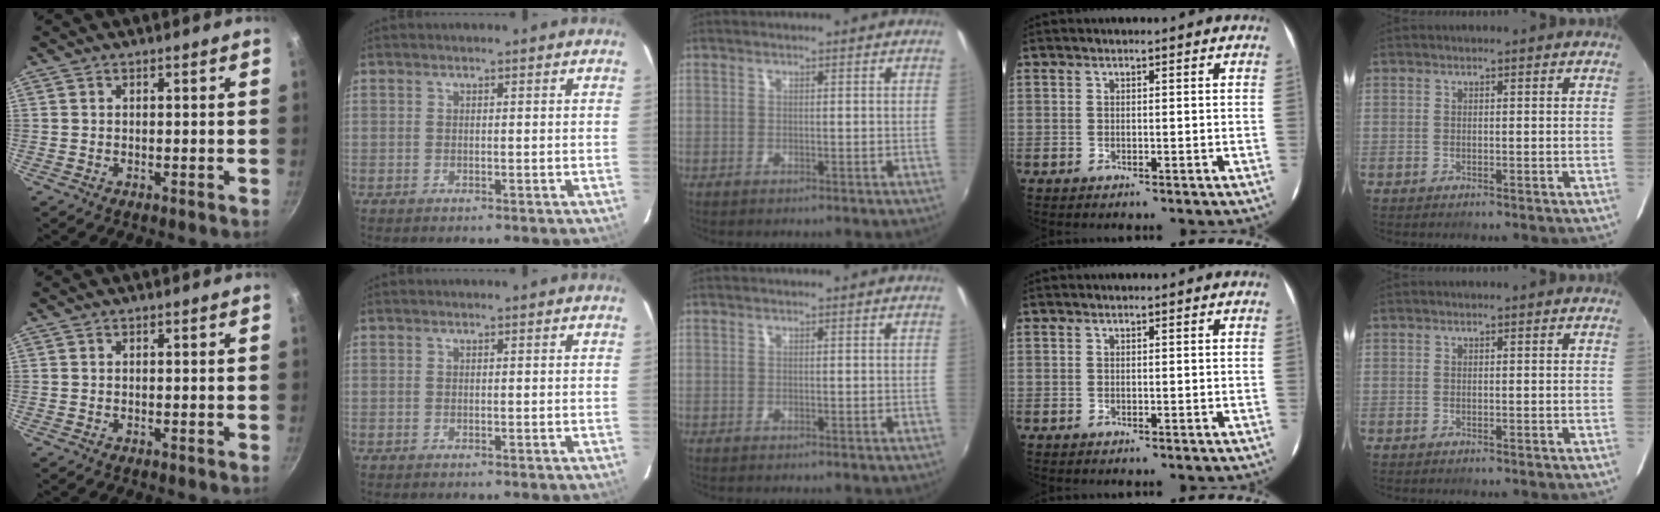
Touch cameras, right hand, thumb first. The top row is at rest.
{}